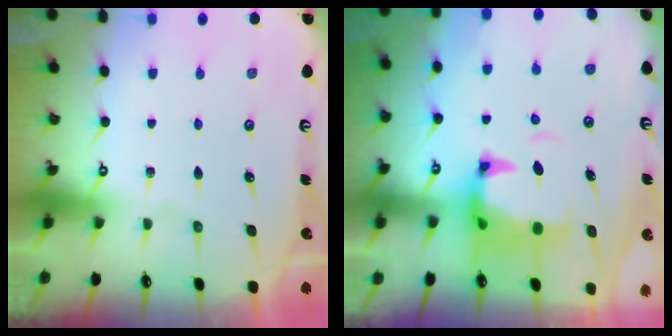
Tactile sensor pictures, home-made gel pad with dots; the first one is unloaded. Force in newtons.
{"total": 3.6, "press": 3.4, "slide": 1.2}